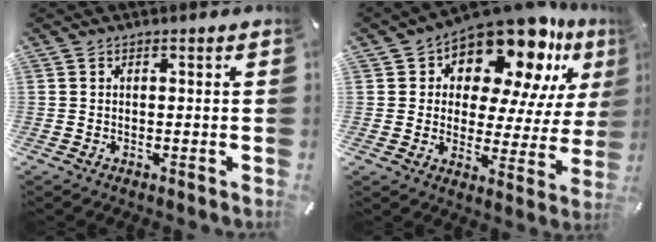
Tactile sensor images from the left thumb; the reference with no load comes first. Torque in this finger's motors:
{"motor_torque": [2.44, 2.57, 1.99, -0.70, 0.12]}